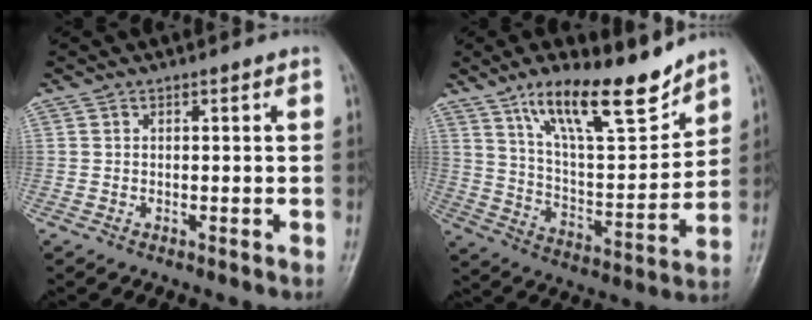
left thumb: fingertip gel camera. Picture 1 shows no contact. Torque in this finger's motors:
{"motor_torque": [0.83, 0.71, 1.43, -1.34, 0.13]}